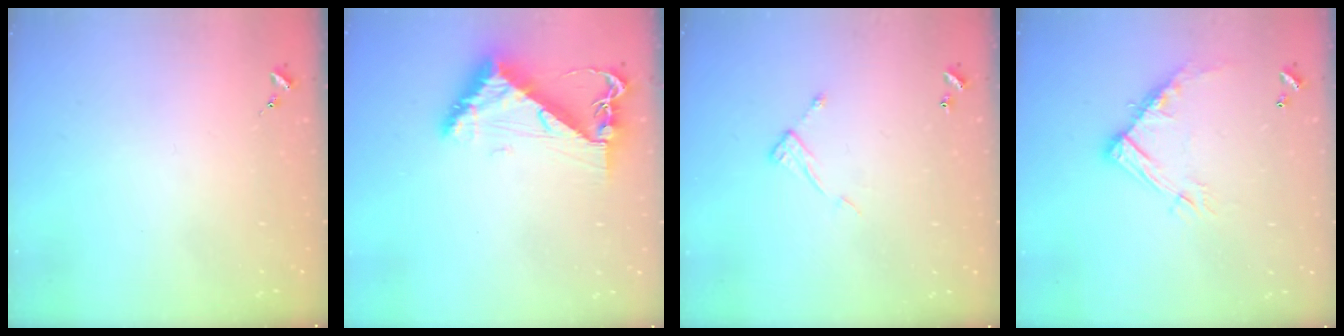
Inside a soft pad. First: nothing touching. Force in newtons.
{"total": 8.3, "press": 8.2, "slide": 1.0}
{"total": 7.3, "press": 7.3, "slide": 0.4}
{"total": 13.2, "press": 13.1, "slide": 0.8}